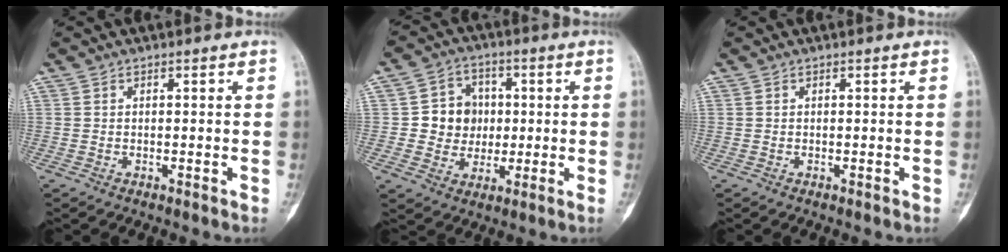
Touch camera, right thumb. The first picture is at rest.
{"total": 8.6, "force": [0.3, 8.0, 3.3], "torque": [-0.010, 0.010, 0.002]}
{"total": 0.0}